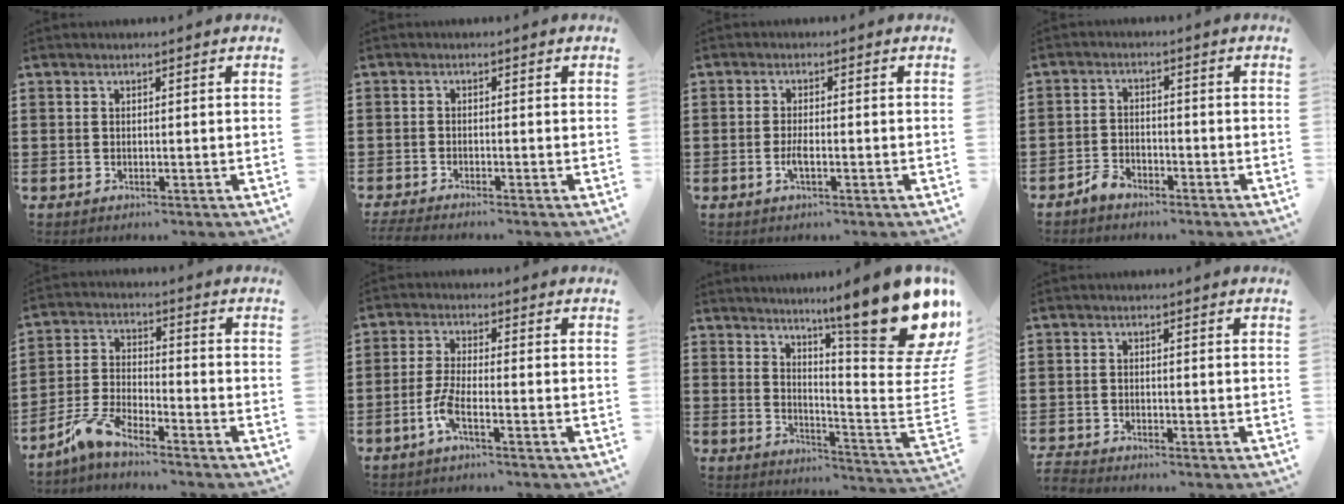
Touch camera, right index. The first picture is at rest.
{"total": 1.6, "force": [-1.5, -0.2, 0.4], "torque": [-0.006, -0.002, -0.029]}
{"total": 2.1, "force": [-0.8, 0.6, 1.9], "torque": [-0.042, -0.001, -0.017]}
{"total": 2.6, "force": [-2.3, 1.1, 0.5], "torque": [-0.014, 0.008, -0.047]}
{"total": 6.2, "force": [-5.4, 0.8, 3.0], "torque": [-0.091, -0.009, -0.110]}
{"total": 4.5, "force": [-2.4, 0.7, 3.7], "torque": [-0.099, -0.011, -0.054]}
{"total": 16.1, "force": [10.9, 2.3, 11.6], "torque": [-0.191, -0.079, 0.177]}
{"total": 1.8, "force": [-1.8, 0.1, -0.2], "torque": [-0.003, 0.002, -0.040]}